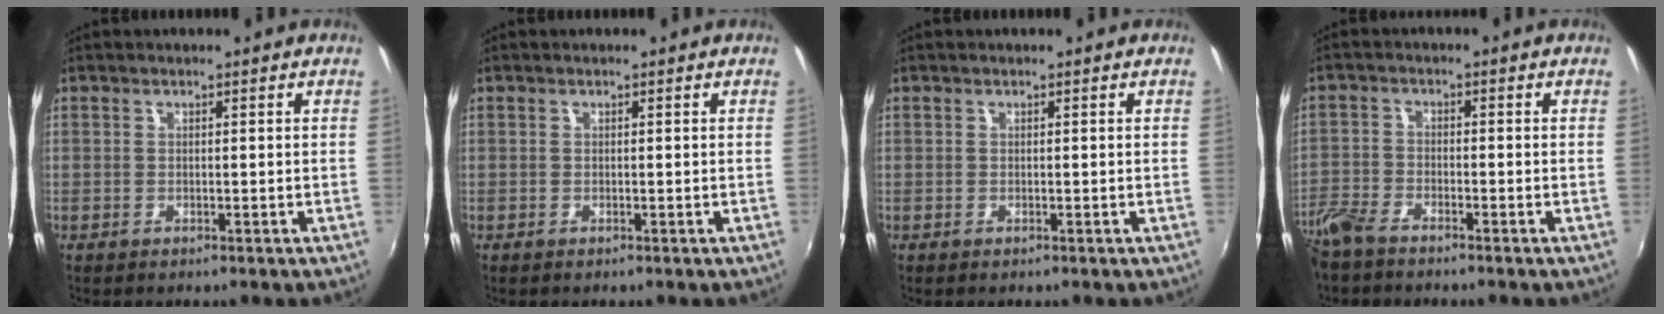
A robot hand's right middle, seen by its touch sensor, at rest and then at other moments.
{"total": 0.0}
{"total": 0.0}
{"total": 6.0, "force": [-5.1, 1.7, 2.7], "torque": [-0.071, -0.014, -0.109]}